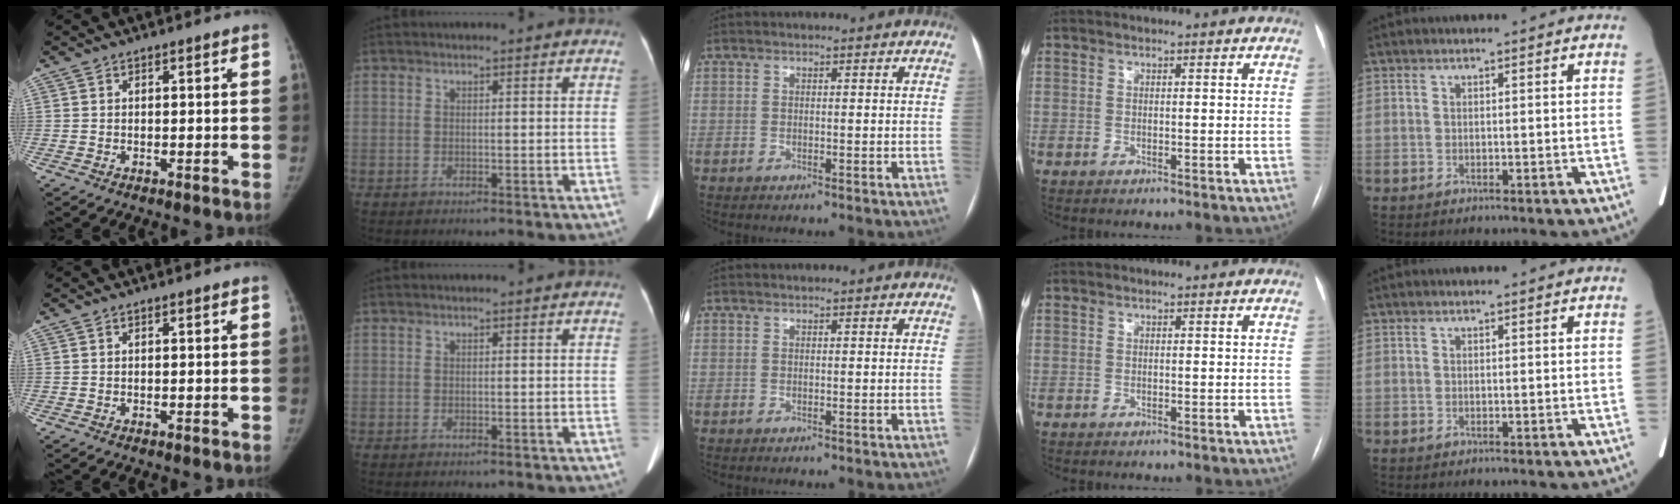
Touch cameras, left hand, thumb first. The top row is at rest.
{}